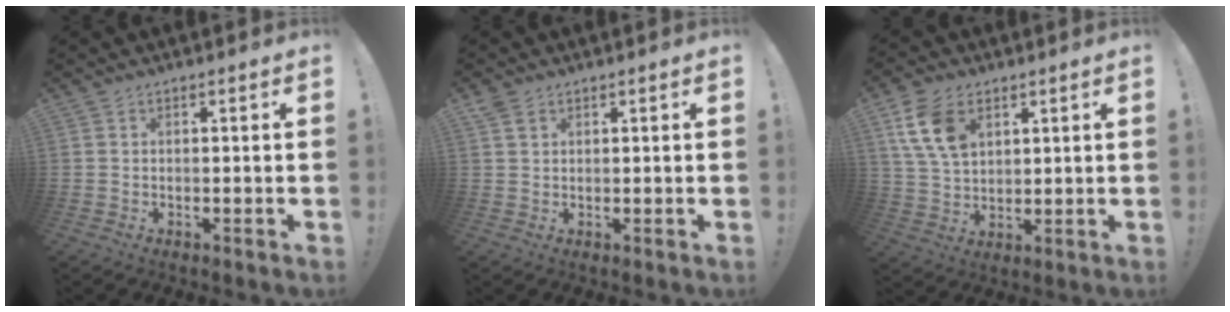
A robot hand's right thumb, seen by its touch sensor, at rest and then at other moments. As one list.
[{"total": 2.4, "force": [1.5, 1.4, 1.2], "torque": [-0.026, -0.001, 0.029]}, {"total": 12.6, "force": [5.4, 8.6, 7.4], "torque": [-0.135, -0.004, 0.109]}]